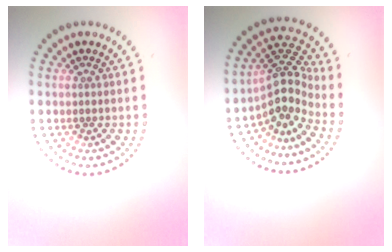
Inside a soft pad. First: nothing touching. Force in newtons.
{"total": 4.3, "press": 3.1, "slide": 3.0}